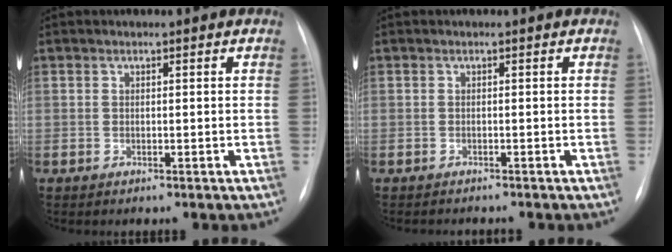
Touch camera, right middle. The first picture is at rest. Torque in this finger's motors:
{"motor_torque": [0.35, -0.62, -0.03, 0.01]}